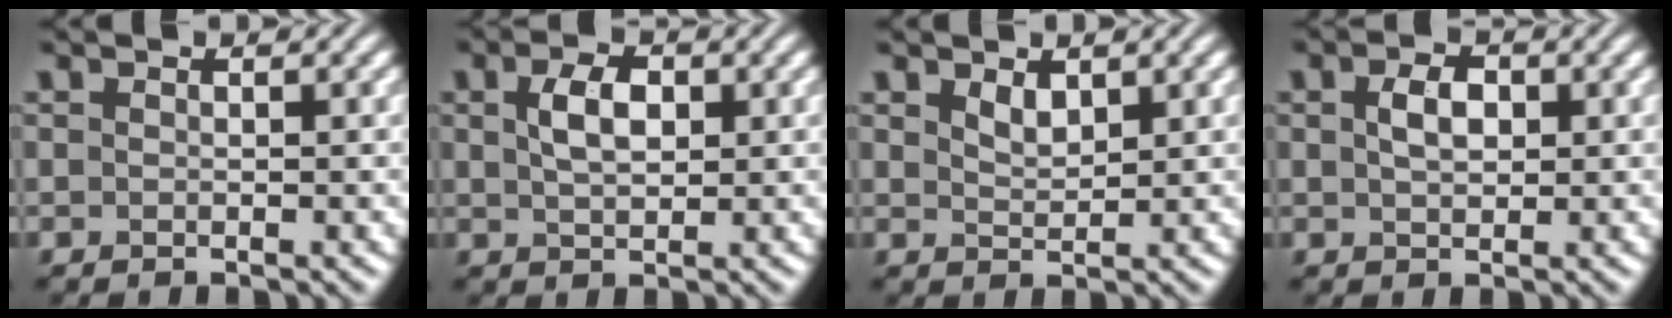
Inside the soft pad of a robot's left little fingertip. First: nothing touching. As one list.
[{"total": 3.2, "force": [0.9, 1.8, 2.5], "torque": [-0.054, 0.004, 0.017]}, {"total": 1.6, "force": [1.1, 0.8, 0.9], "torque": [-0.018, -0.003, 0.025]}, {"total": 2.5, "force": [0.6, 1.5, 1.9], "torque": [-0.040, 0.004, 0.009]}]